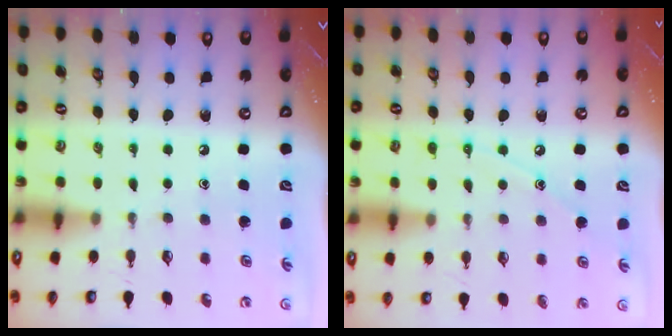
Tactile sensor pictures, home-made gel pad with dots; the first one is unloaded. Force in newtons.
{"total": 7.2, "press": 7.2, "slide": 0.7}